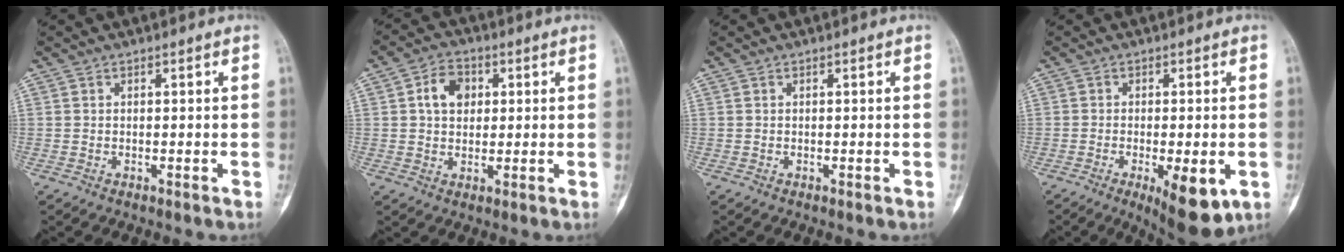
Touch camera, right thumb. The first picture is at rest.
{"total": 6.6, "force": [1.5, 4.9, 4.2], "torque": [-0.054, 0.006, 0.021]}
{"total": 0.0}
{"total": 10.1, "force": [-3.5, 3.4, 8.9], "torque": [-0.115, -0.012, -0.042]}